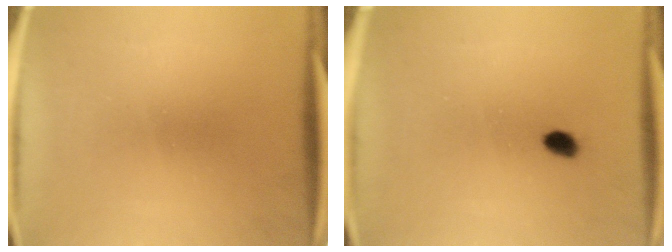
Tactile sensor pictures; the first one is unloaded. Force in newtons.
{"total": 1.5}